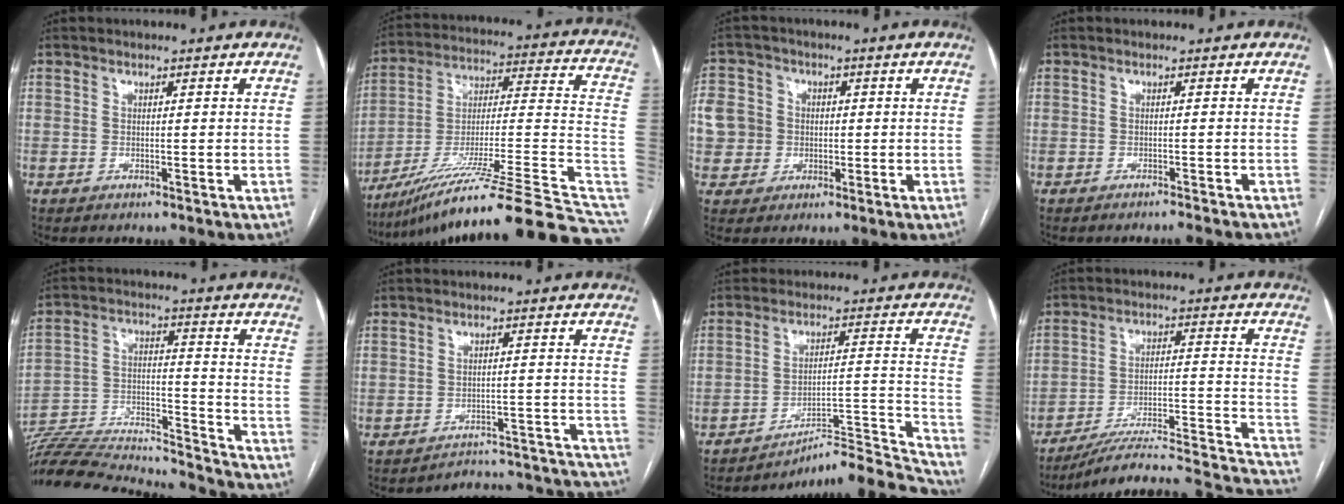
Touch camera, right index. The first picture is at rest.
{"total": 32.5, "force": [-25.9, 0.4, 19.6], "torque": [-0.191, -0.013, -0.394]}
{"total": 13.2, "force": [-0.3, 12.5, 4.2], "torque": [-0.145, 0.042, 0.010]}
{"total": 3.6, "force": [-3.4, 0.1, 1.2], "torque": [-0.008, -0.004, -0.045]}
{"total": 28.2, "force": [-26.4, 3.5, 9.5], "torque": [-0.191, -0.003, -0.408]}
{"total": 18.2, "force": [-17.9, 2.4, 1.5], "torque": [-0.001, 0.032, -0.210]}
{"total": 19.2, "force": [-19.0, -1.5, 2.6], "torque": [0.006, 0.033, -0.262]}
{"total": 23.3, "force": [-20.9, 3.3, 9.6], "torque": [-0.058, 0.036, -0.288]}